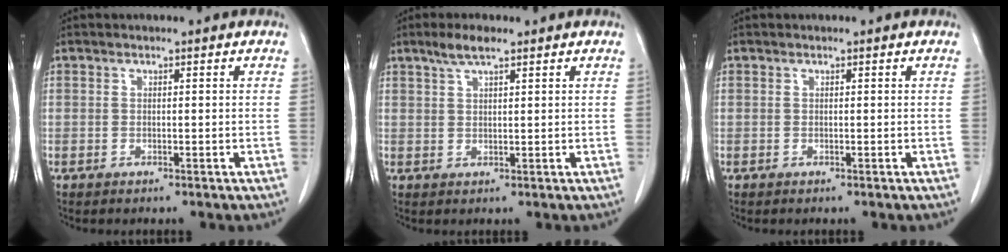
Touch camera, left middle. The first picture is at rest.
{"total": 3.3, "force": [2.3, -0.1, 2.4], "torque": [-0.059, 0.004, 0.048]}
{"total": 0.0}